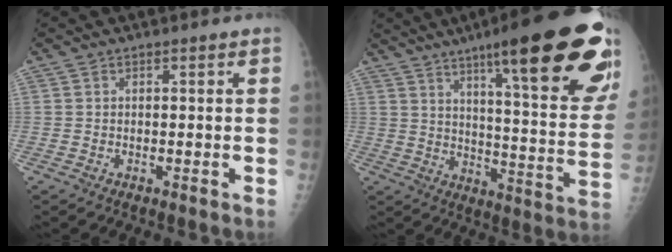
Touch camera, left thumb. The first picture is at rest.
{"total": 28.8, "force": [16.9, 5.2, 22.7], "torque": [-0.266, -0.054, 0.240]}